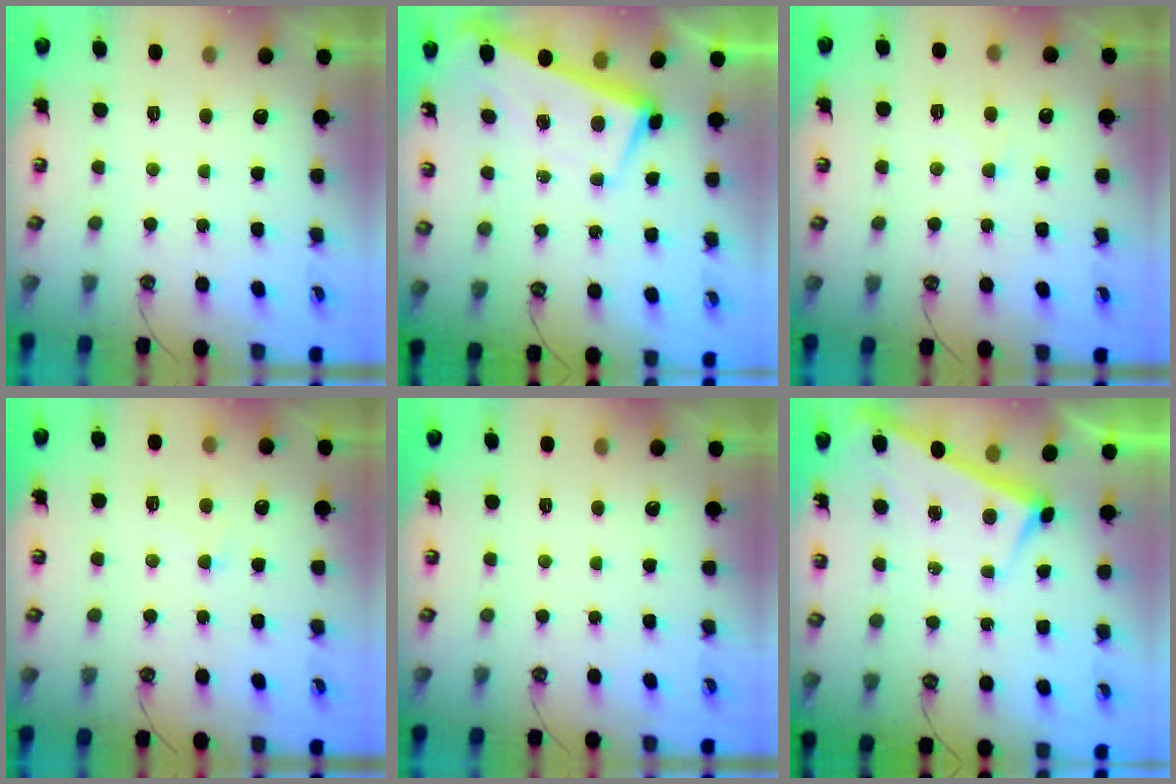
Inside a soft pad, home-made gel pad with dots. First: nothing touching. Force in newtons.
{"total": 1.6, "press": 0.5, "slide": 1.5}
{"total": 0.9, "press": 0.7, "slide": 0.5}
{"total": 0.9, "press": 0.5, "slide": 0.8}
{"total": 0.0}
{"total": 3.1, "press": 3.1, "slide": 0.2}